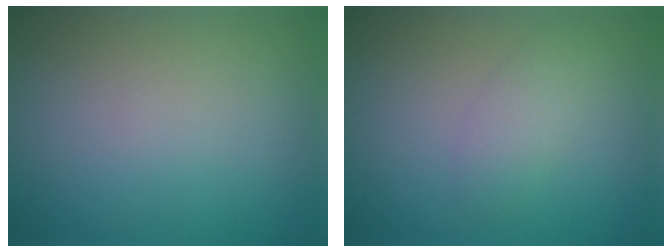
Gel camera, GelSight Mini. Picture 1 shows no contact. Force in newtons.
{"total": 1.7, "press": 1.7, "slide": 0.1}